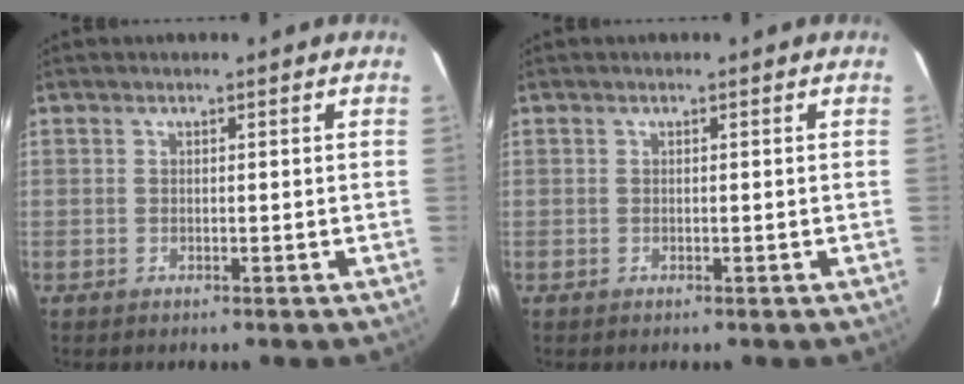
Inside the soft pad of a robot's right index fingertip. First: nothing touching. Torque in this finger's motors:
{"motor_torque": [0.00, 0.00, 0.04, 0.01]}